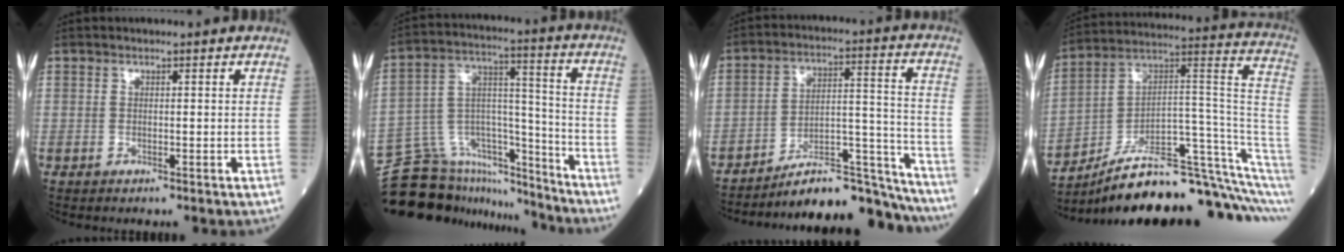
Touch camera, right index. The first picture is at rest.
{"total": 16.9, "force": [-15.4, 6.3, 2.9], "torque": [-0.061, 0.078, -0.246]}
{"total": 17.1, "force": [-16.5, 1.4, 4.2], "torque": [-0.052, 0.051, -0.253]}
{"total": 21.5, "force": [-15.2, 2.5, 15.0], "torque": [-0.141, 0.066, -0.234]}